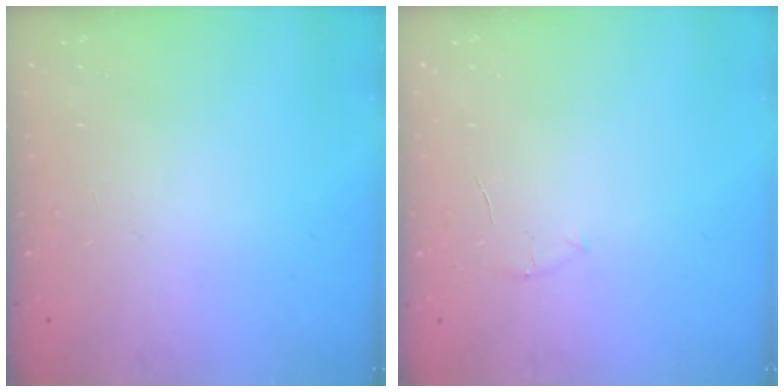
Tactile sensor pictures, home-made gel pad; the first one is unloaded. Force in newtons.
{"total": 4.0, "press": 3.8, "slide": 1.2}